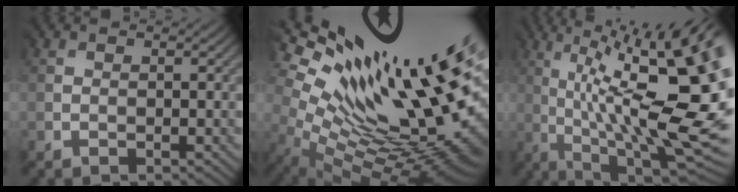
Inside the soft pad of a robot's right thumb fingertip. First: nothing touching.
{"total": 17.6, "force": [5.6, 7.5, 14.9], "torque": [-0.214, 0.006, 0.128]}
{"total": 16.9, "force": [0.6, 4.4, 16.3], "torque": [-0.239, 0.018, 0.031]}